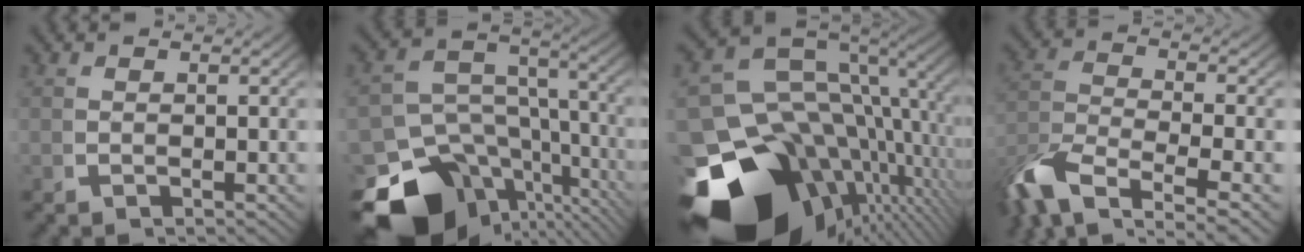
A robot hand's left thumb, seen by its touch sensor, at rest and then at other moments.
{"total": 15.4, "force": [-5.9, 10.1, 9.9], "torque": [-0.150, -0.062, -0.073]}
{"total": 26.6, "force": [-7.4, 16.7, 19.3], "torque": [-0.314, -0.086, -0.076]}
{"total": 8.4, "force": [-2.7, 5.3, 6.0], "torque": [-0.136, -0.024, -0.036]}